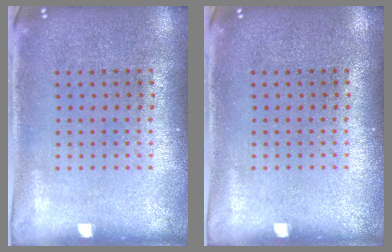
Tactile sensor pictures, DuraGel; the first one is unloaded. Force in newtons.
{"total": 0.0}